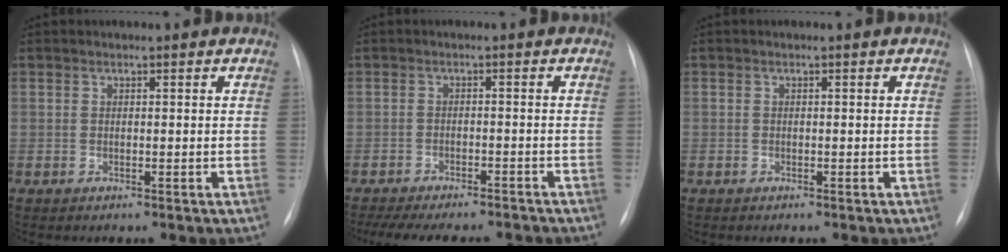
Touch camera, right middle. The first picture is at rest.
{"total": 15.5, "force": [-13.7, 3.6, 6.3], "torque": [-0.138, -0.012, -0.177]}
{"total": 0.0}